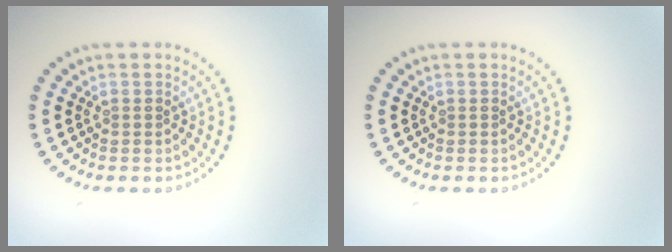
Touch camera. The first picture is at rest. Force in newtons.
{"total": 0.0}